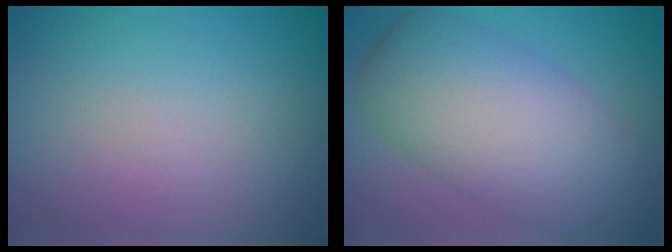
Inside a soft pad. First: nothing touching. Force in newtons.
{"total": 10.0, "press": 10.0, "slide": 0.4}